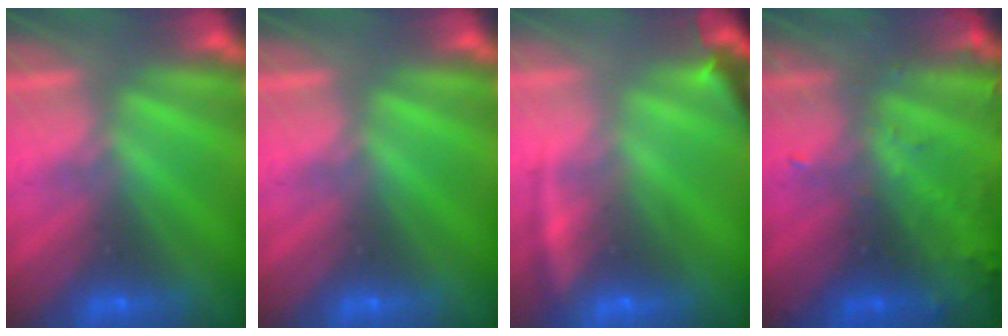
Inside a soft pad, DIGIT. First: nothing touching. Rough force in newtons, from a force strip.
{"total": 0.0}
{"total": 5.7}
{"total": 8.7}